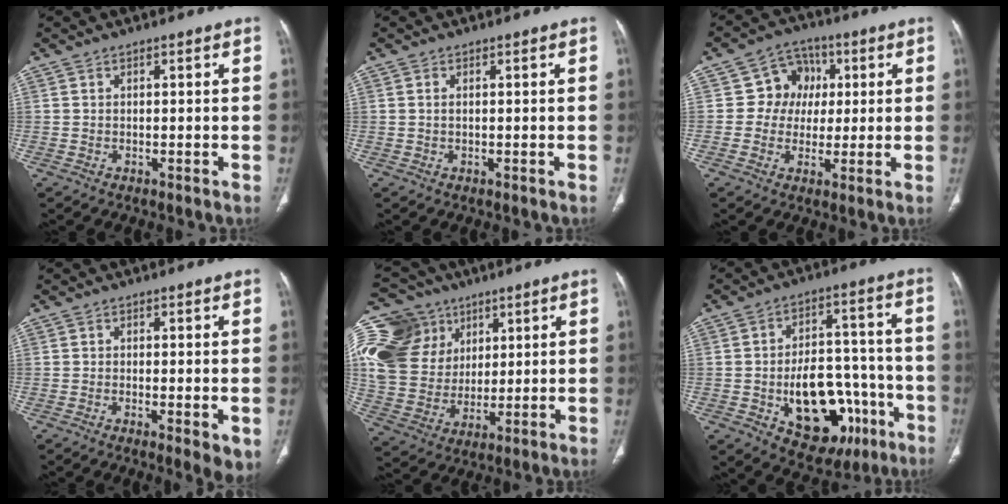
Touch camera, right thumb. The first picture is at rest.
{"total": 0.6, "force": [0.1, 0.3, 0.5], "torque": [-0.015, 0.004, 0.004]}
{"total": 8.1, "force": [1.2, 7.5, 2.9], "torque": [0.006, 0.011, 0.012]}
{"total": 4.7, "force": [-1.2, 1.3, 4.3], "torque": [-0.068, -0.013, -0.020]}
{"total": 25.6, "force": [9.9, 20.1, 12.5], "torque": [-0.284, 0.037, 0.203]}
{"total": 19.5, "force": [-6.8, 12.0, 13.8], "torque": [-0.158, 0.047, -0.081]}